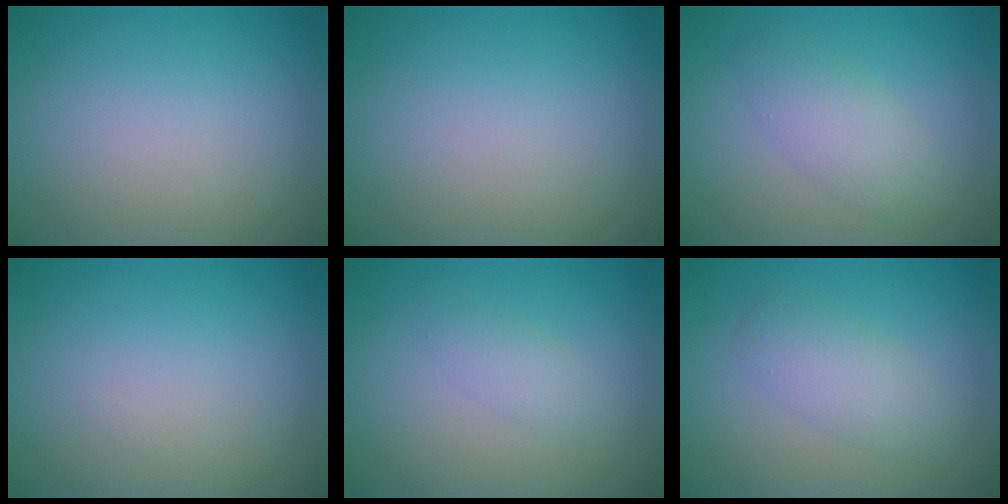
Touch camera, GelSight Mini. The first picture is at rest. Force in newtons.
{"total": 0.0}
{"total": 2.7, "press": 2.7, "slide": 0.1}
{"total": 0.0}
{"total": 1.4, "press": 1.3, "slide": 0.1}
{"total": 2.9, "press": 2.9, "slide": 0.0}